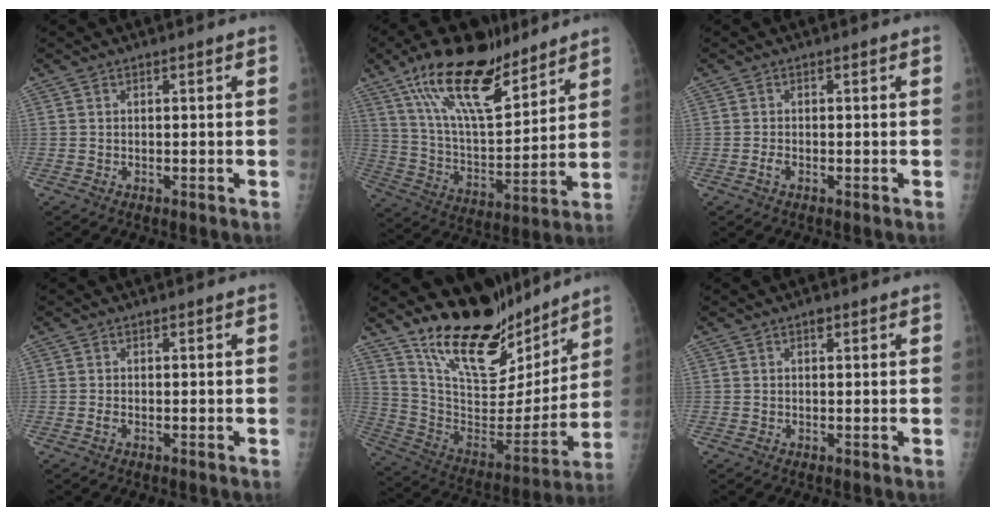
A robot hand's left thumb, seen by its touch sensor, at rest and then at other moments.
{"total": 20.7, "force": [13.9, 7.8, 13.2], "torque": [-0.193, -0.065, 0.249]}
{"total": 1.0, "force": [-0.5, 0.5, 0.7], "torque": [-0.014, -0.001, -0.012]}
{"total": 0.5, "force": [-0.2, 0.3, 0.4], "torque": [-0.008, -0.002, -0.005]}
{"total": 22.8, "force": [18.0, 9.2, 10.6], "torque": [-0.127, -0.108, 0.308]}
{"total": 1.1, "force": [0.6, 0.6, 0.6], "torque": [-0.001, -0.001, 0.006]}